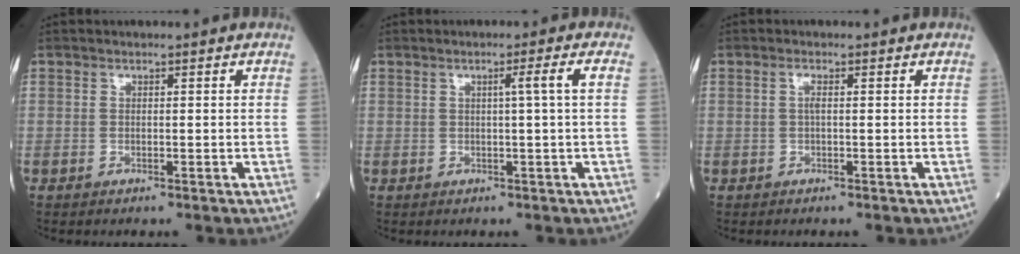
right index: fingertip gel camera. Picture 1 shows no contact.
{"total": 2.4, "force": [0.4, -1.0, 2.2], "torque": [-0.037, 0.002, 0.013]}
{"total": 0.9, "force": [0.1, 0.0, 0.9], "torque": [-0.021, 0.001, 0.000]}